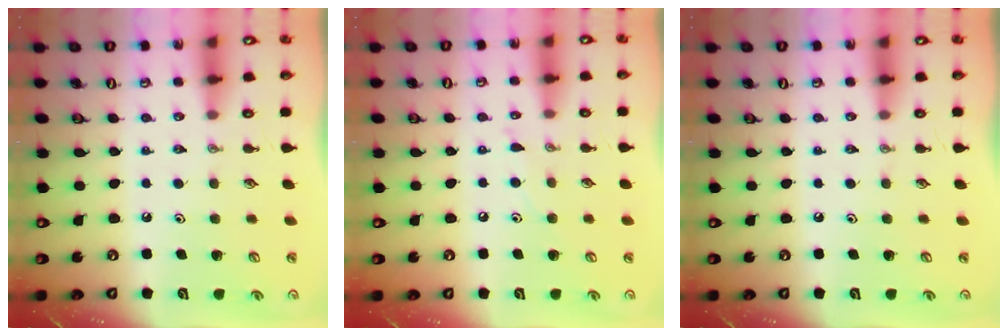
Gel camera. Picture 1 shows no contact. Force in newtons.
{"total": 6.3, "press": 6.2, "slide": 0.7}
{"total": 0.0}